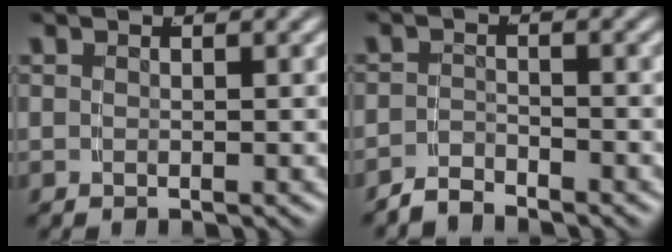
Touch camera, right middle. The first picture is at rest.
{"total": 2.3, "force": [-2.3, 0.0, 0.0], "torque": [0.003, -0.004, -0.044]}